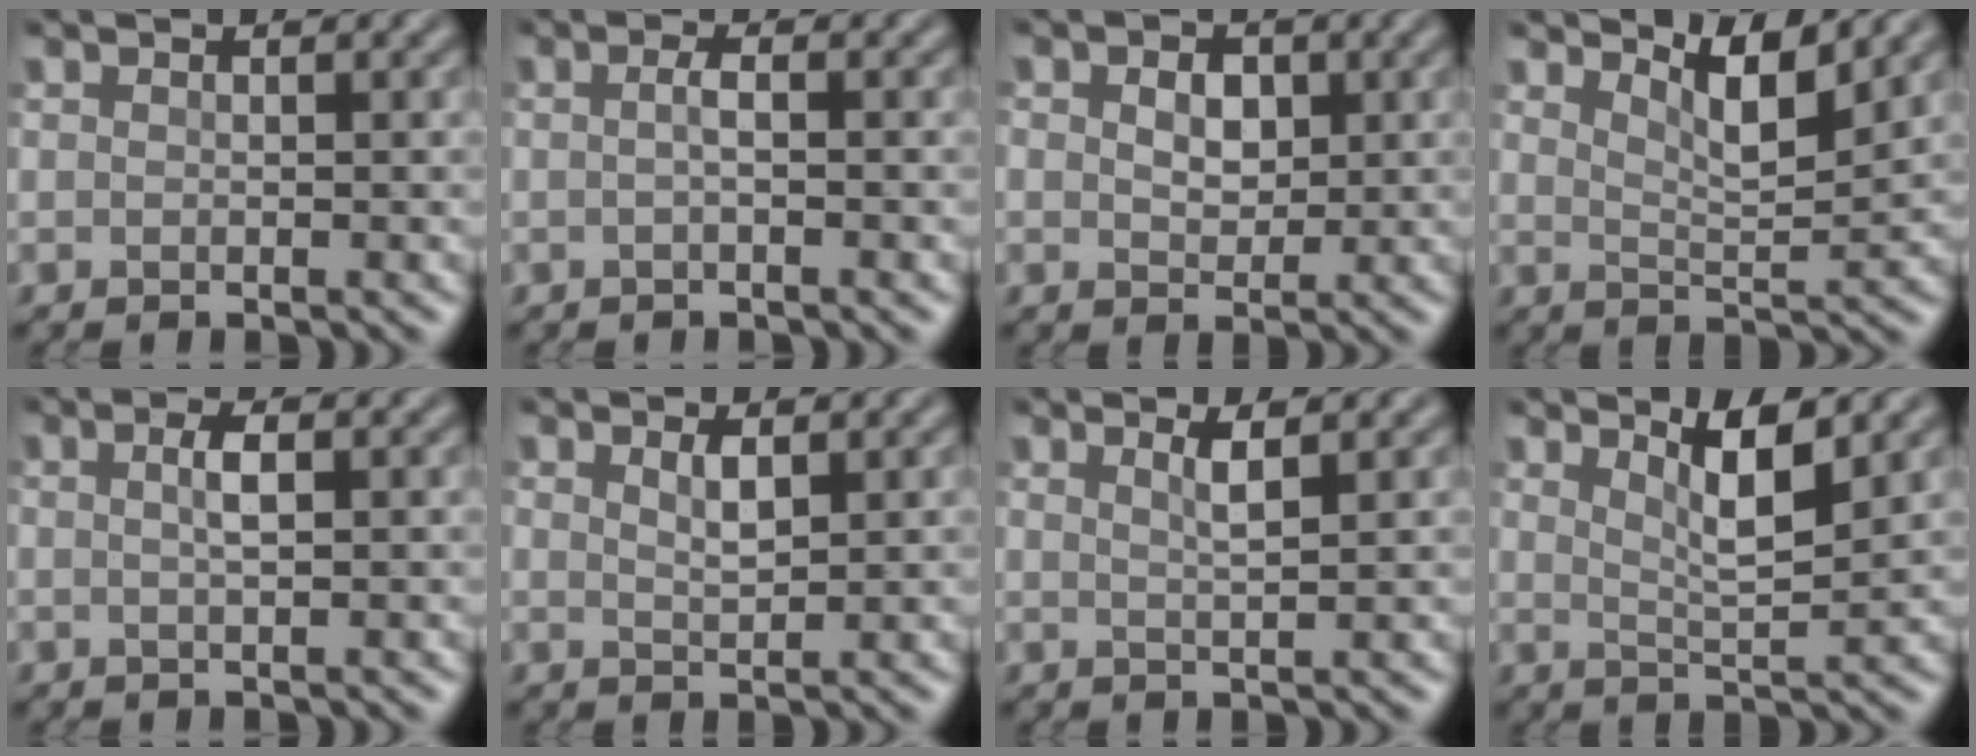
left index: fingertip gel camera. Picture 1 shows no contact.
{"total": 1.1, "force": [-0.5, 0.2, 0.9], "torque": [-0.021, 0.003, -0.009]}
{"total": 2.4, "force": [0.3, 1.8, 1.5], "torque": [-0.033, -0.003, 0.003]}
{"total": 3.9, "force": [2.7, 0.9, 2.6], "torque": [-0.046, -0.006, 0.046]}
{"total": 1.5, "force": [0.0, 0.4, 1.5], "torque": [-0.029, 0.002, -0.001]}
{"total": 1.1, "force": [0.5, 0.3, 0.9], "torque": [-0.021, -0.003, 0.011]}
{"total": 1.7, "force": [0.6, 0.4, 1.5], "torque": [-0.019, 0.000, 0.008]}
{"total": 3.5, "force": [1.9, 0.8, 2.9], "torque": [-0.047, -0.007, 0.033]}